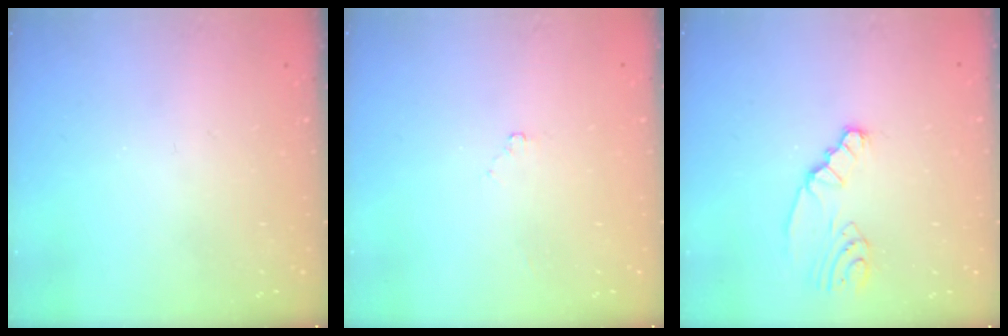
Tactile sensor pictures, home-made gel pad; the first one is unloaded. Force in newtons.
{"total": 1.8, "press": 1.7, "slide": 0.4}
{"total": 2.3, "press": 2.2, "slide": 0.3}